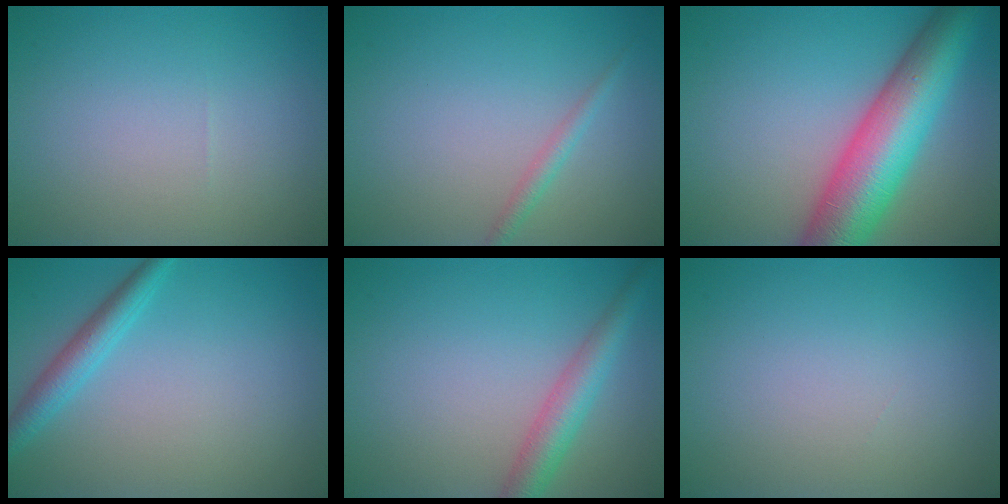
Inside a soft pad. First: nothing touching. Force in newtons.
{"total": 1.3, "press": 1.3, "slide": 0.0}
{"total": 10.8, "press": 10.8, "slide": 0.3}
{"total": 2.6, "press": 2.6, "slide": 0.2}
{"total": 3.6, "press": 3.6, "slide": 0.1}
{"total": 0.0}